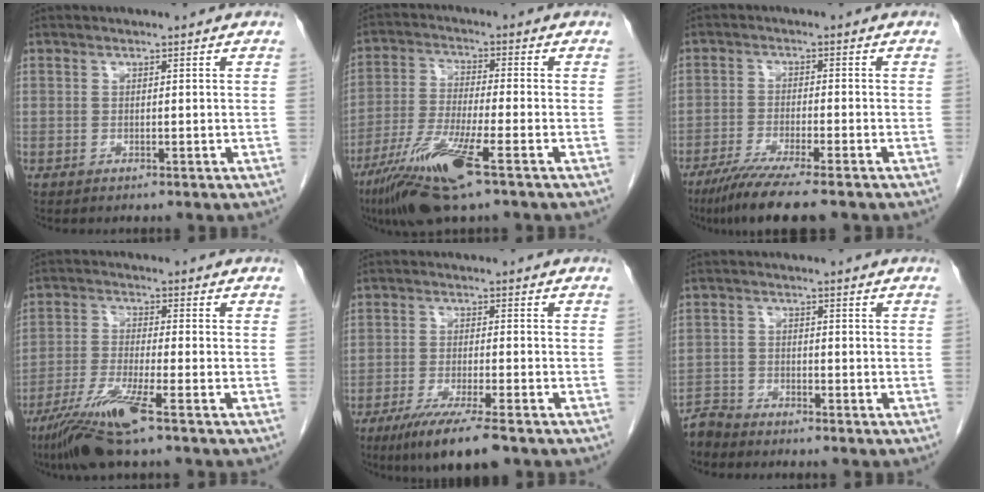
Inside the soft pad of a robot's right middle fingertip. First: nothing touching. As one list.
[{"total": 12.1, "force": [-6.7, 0.9, 10.0], "torque": [-0.205, -0.029, -0.124]}, {"total": 8.9, "force": [-6.8, -0.1, 5.7], "torque": [-0.093, -0.024, -0.111]}, {"total": 9.4, "force": [-5.8, 0.0, 7.3], "torque": [-0.149, -0.027, -0.111]}, {"total": 9.1, "force": [-6.4, 0.5, 6.5], "torque": [-0.108, -0.024, -0.102]}, {"total": 3.2, "force": [-3.1, 0.4, -0.4], "torque": [0.013, -0.009, -0.061]}]